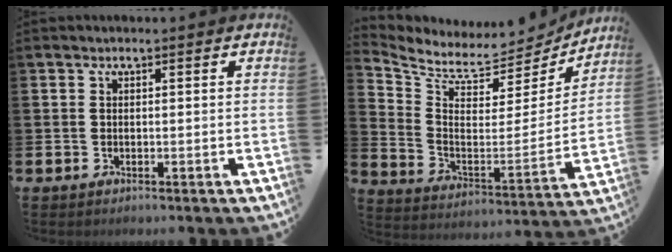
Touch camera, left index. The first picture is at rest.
{"total": 7.6, "force": [7.2, 2.0, 1.2], "torque": [-0.061, -0.069, 0.120]}